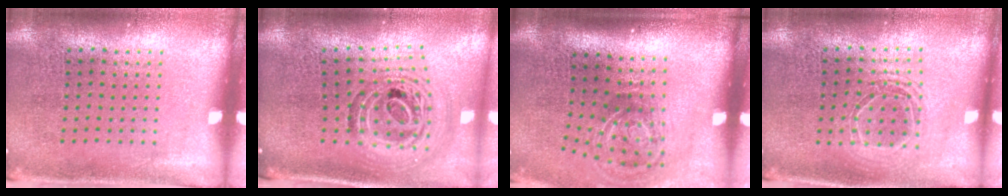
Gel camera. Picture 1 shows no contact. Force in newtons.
{"total": 1.6, "press": 1.3, "slide": 0.9}
{"total": 2.0, "press": 1.2, "slide": 1.6}
{"total": 1.7, "press": 1.4, "slide": 0.9}